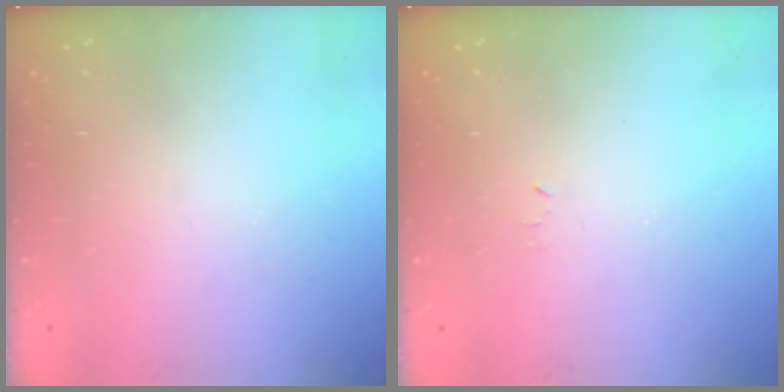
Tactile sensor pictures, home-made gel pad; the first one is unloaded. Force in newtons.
{"total": 2.4, "press": 2.4, "slide": 0.4}